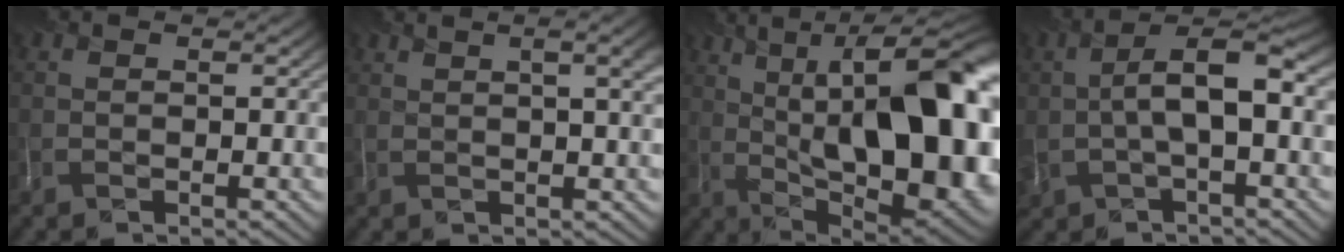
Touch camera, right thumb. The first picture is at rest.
{"total": 4.1, "force": [1.9, 1.0, 3.5], "torque": [-0.037, 0.021, 0.022]}
{"total": 19.9, "force": [2.5, 8.3, 17.9], "torque": [-0.237, 0.039, 0.043]}
{"total": 7.3, "force": [-0.3, 3.3, 6.6], "torque": [-0.134, 0.015, -0.006]}